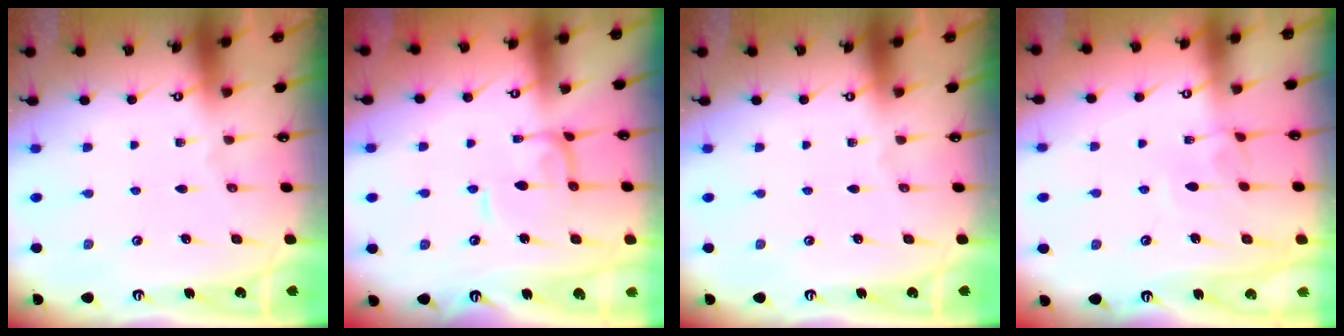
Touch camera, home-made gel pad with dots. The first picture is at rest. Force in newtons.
{"total": 0.0}
{"total": 0.0}
{"total": 3.0, "press": 3.0, "slide": 0.3}